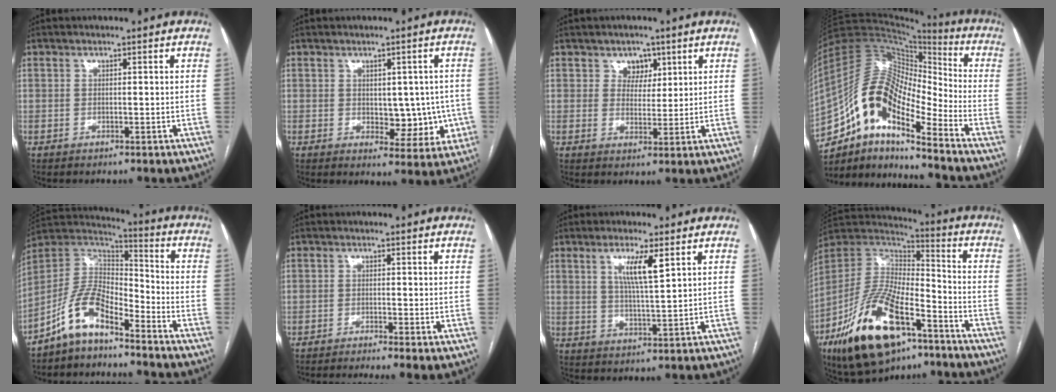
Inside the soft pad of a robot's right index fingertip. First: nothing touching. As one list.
[{"total": 7.3, "force": [-0.4, 4.2, 5.9], "torque": [-0.055, 0.007, 0.007]}, {"total": 3.7, "force": [2.0, 2.9, 1.1], "torque": [-0.009, 0.003, 0.033]}, {"total": 16.8, "force": [-9.7, 4.9, 12.8], "torque": [-0.240, 0.036, -0.168]}, {"total": 9.6, "force": [-7.1, 3.1, 5.7], "torque": [-0.127, 0.028, -0.142]}, {"total": 5.8, "force": [-4.3, -0.1, 3.9], "torque": [-0.054, -0.007, -0.069]}, {"total": 6.2, "force": [2.7, 0.4, 5.5], "torque": [-0.103, -0.004, 0.050]}, {"total": 21.6, "force": [-11.9, 8.2, 16.1], "torque": [-0.339, -0.016, -0.211]}]